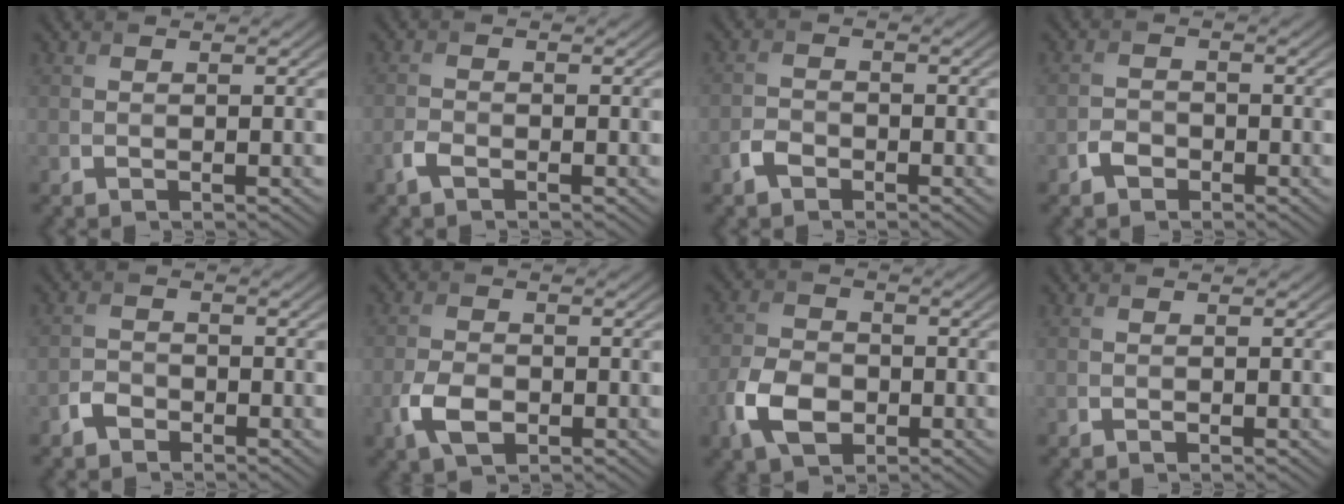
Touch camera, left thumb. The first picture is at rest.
{"total": 1.8, "force": [-1.2, 0.7, 1.0], "torque": [-0.026, -0.001, -0.031]}
{"total": 2.3, "force": [-1.5, 1.4, 1.0], "torque": [-0.021, 0.002, -0.036]}
{"total": 2.1, "force": [-1.3, 1.4, 0.8], "torque": [-0.015, 0.002, -0.030]}
{"total": 2.1, "force": [-1.6, 1.3, 0.7], "torque": [-0.013, 0.004, -0.037]}
{"total": 4.6, "force": [-1.9, 2.8, 3.2], "torque": [-0.073, -0.006, -0.042]}
{"total": 6.8, "force": [-2.8, 4.5, 4.3], "torque": [-0.101, -0.006, -0.060]}
{"total": 0.0}